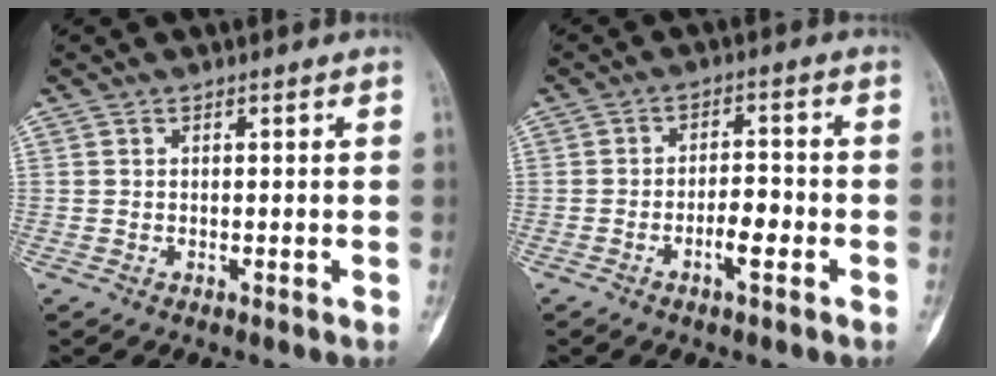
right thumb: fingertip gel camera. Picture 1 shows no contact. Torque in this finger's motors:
{"motor_torque": [0.04, 0.58, 0.02, 0.12, -0.04]}